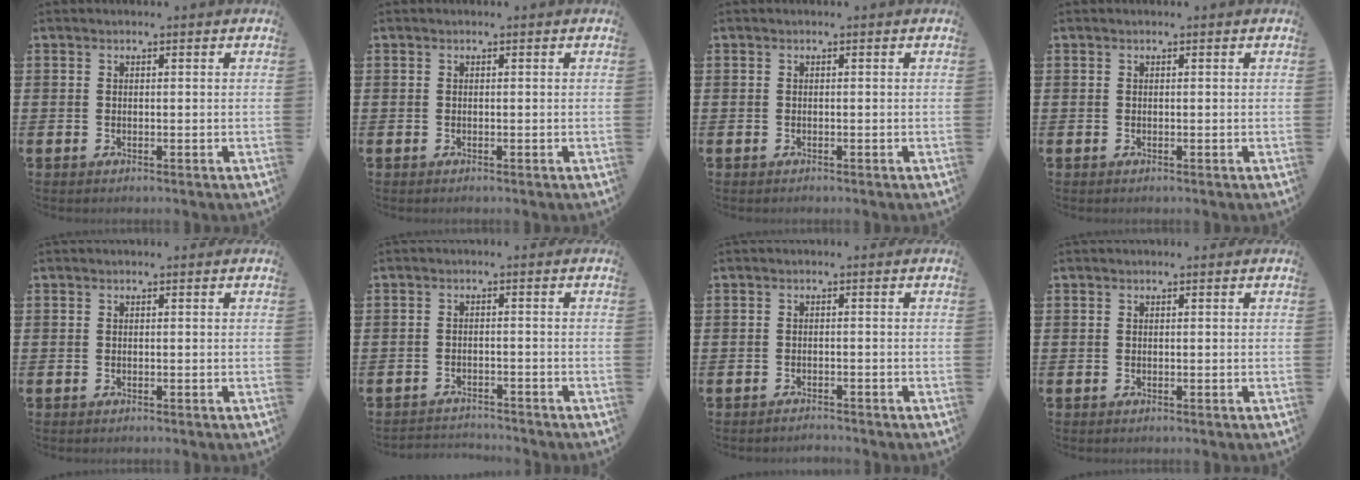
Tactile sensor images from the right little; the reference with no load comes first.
{"total": 0.0}
{"total": 0.0}
{"total": 0.0}
{"total": 0.0}
{"total": 2.0, "force": [-2.0, 0.0, -0.2], "torque": [-0.003, 0.001, -0.044]}
{"total": 1.1, "force": [-1.1, 0.0, -0.1], "torque": [-0.001, 0.002, -0.022]}
{"total": 0.0}